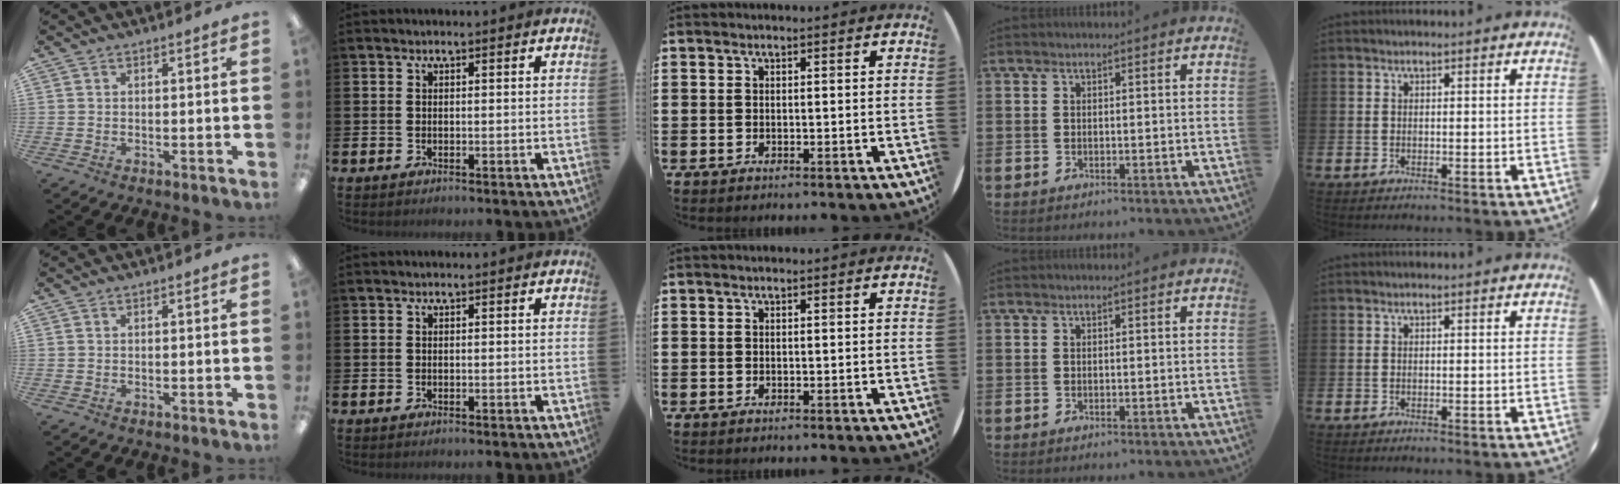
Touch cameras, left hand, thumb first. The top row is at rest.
{}